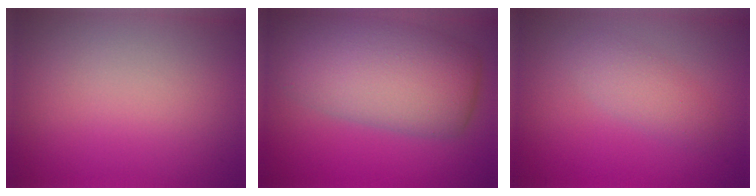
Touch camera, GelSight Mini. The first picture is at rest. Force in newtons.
{"total": 9.7, "press": 9.7, "slide": 0.4}
{"total": 2.3, "press": 2.3, "slide": 0.1}